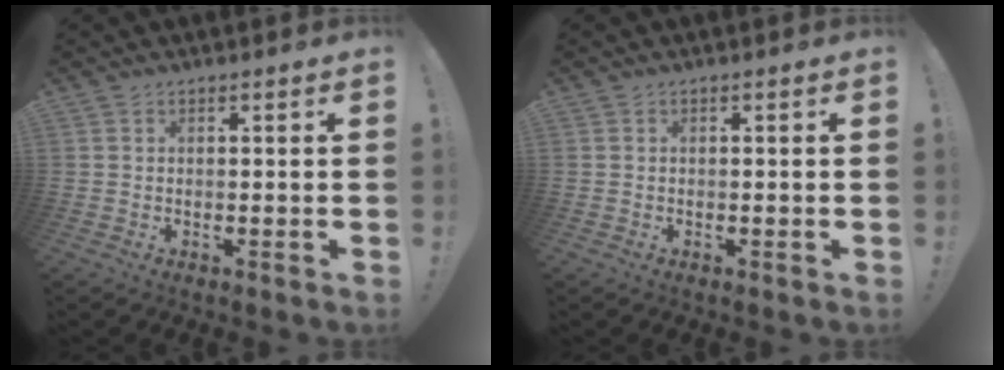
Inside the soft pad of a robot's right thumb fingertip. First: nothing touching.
{"total": 0.0}